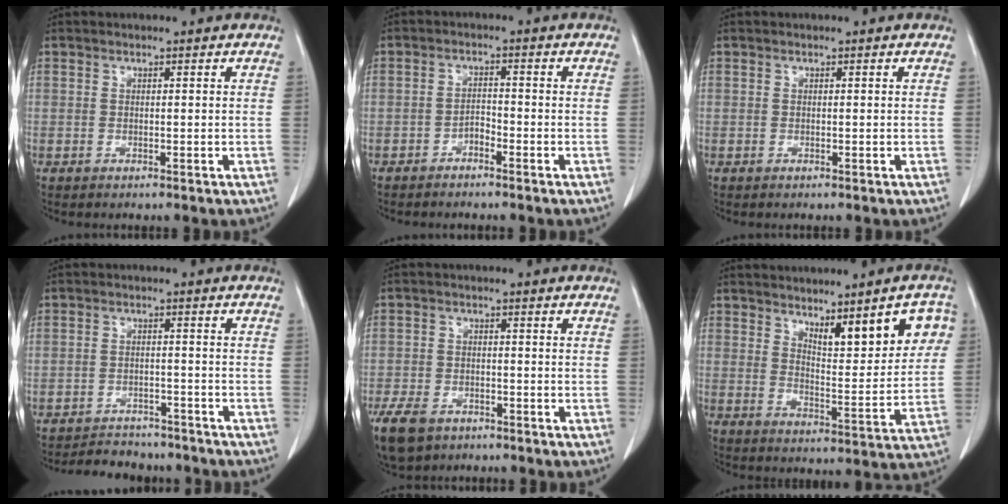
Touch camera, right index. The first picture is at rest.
{"total": 2.0, "force": [-1.6, 0.7, 1.0], "torque": [-0.013, 0.005, -0.028]}
{"total": 0.0}
{"total": 8.4, "force": [-7.6, 3.2, 1.3], "torque": [-0.015, 0.003, -0.101]}
{"total": 8.9, "force": [-5.7, 5.5, 4.0], "torque": [-0.091, -0.007, -0.092]}
{"total": 11.0, "force": [5.6, 2.8, 9.1], "torque": [-0.118, 0.002, 0.087]}